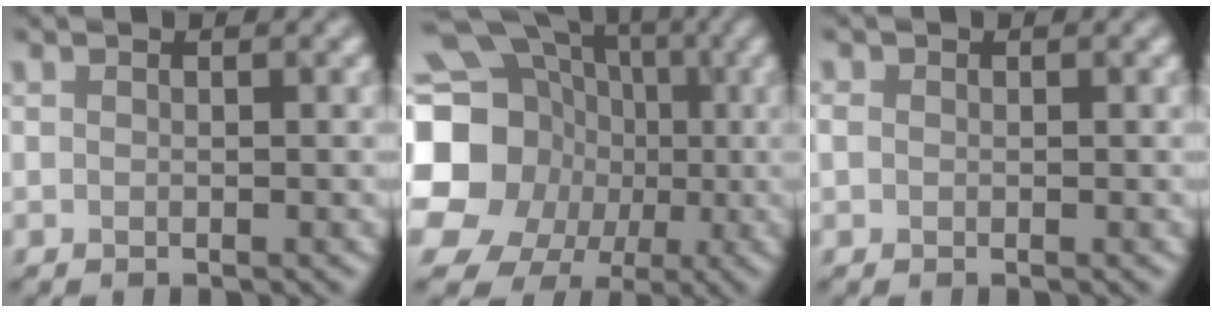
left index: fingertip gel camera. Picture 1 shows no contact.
{"total": 20.2, "force": [-2.2, 18.6, 7.7], "torque": [-0.182, -0.003, -0.061]}
{"total": 0.7, "force": [-0.6, 0.1, -0.4], "torque": [0.000, 0.003, 0.006]}